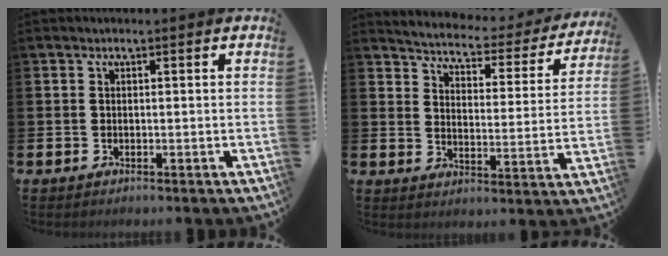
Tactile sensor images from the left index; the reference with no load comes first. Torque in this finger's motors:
{"motor_torque": [0.84, -1.31, 0.09, 0.04]}